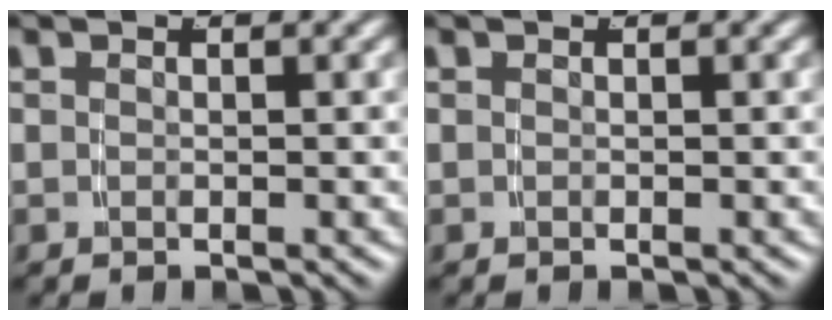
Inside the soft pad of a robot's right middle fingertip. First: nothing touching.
{"total": 0.0}